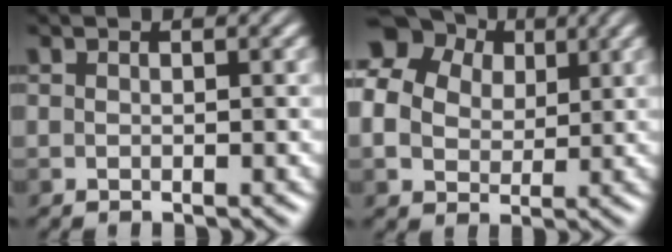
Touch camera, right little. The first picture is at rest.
{"total": 10.7, "force": [3.7, 8.1, 5.9], "torque": [-0.123, 0.024, 0.063]}